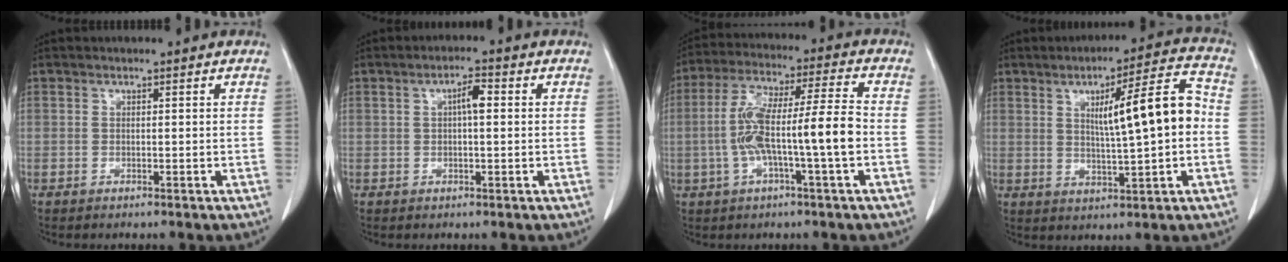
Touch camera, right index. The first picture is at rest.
{"total": 3.0, "force": [0.5, 0.7, 2.9], "torque": [-0.049, 0.008, 0.006]}
{"total": 12.2, "force": [-2.2, 0.4, 12.0], "torque": [-0.232, 0.025, -0.043]}
{"total": 11.3, "force": [0.9, 0.8, 11.2], "torque": [-0.165, 0.018, 0.016]}